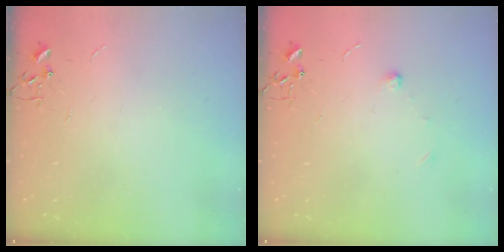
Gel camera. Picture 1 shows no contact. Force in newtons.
{"total": 4.9, "press": 4.8, "slide": 1.1}